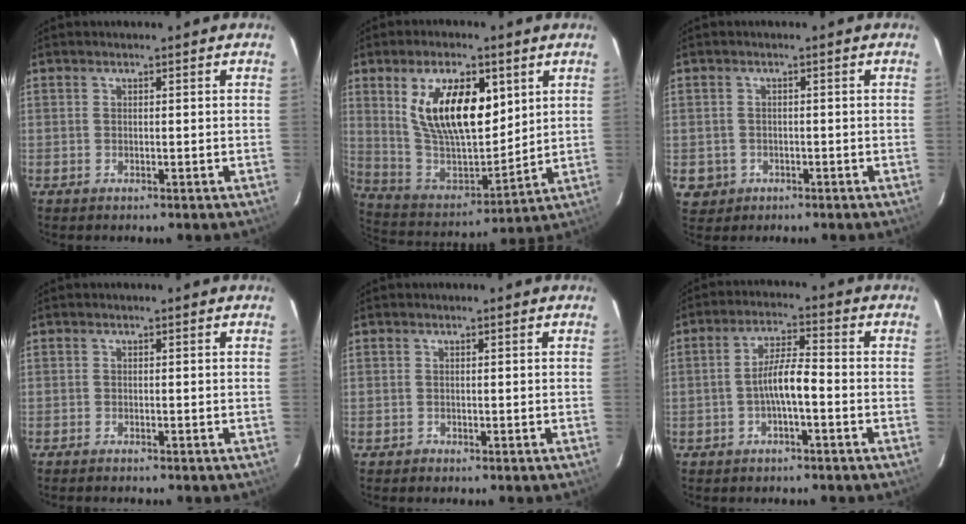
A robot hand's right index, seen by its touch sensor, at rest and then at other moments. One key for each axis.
{"total": 18.2, "fx": 6.7, "fy": 8.6, "fz": 14.5, "tx": -0.264, "ty": 0.001, "tz": 0.137}
{"total": 4.2, "fx": -1.1, "fy": 4.0, "fz": 0.7, "tx": -0.024, "ty": 0.006, "tz": -0.006}
{"total": 1.2, "fx": -1.1, "fy": 0.1, "fz": 0.3, "tx": -0.008, "ty": -0.005, "tz": -0.021}
{"total": 0.9, "fx": -0.4, "fy": 0.8, "fz": -0.2, "tx": 0.005, "ty": 0.004, "tz": -0.006}
{"total": 5.5, "fx": -2.0, "fy": 0.9, "fz": 5.1, "tx": -0.099, "ty": 0.011, "tz": -0.033}